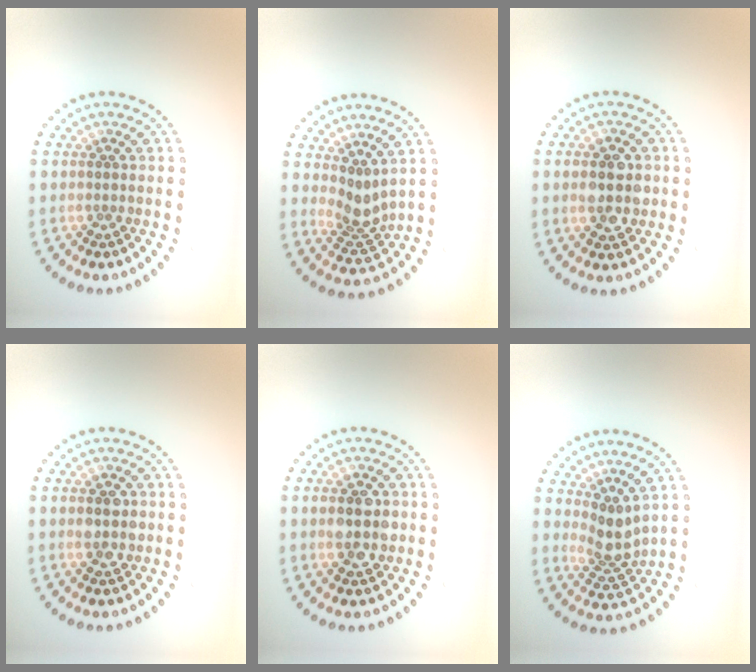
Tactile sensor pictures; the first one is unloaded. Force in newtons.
{"total": 2.6, "press": 1.9, "slide": 1.7}
{"total": 4.0, "press": 4.0, "slide": 0.1}
{"total": 2.4, "press": 2.4, "slide": 0.2}
{"total": 4.0, "press": 4.0, "slide": 0.3}
{"total": 2.8, "press": 2.2, "slide": 1.8}